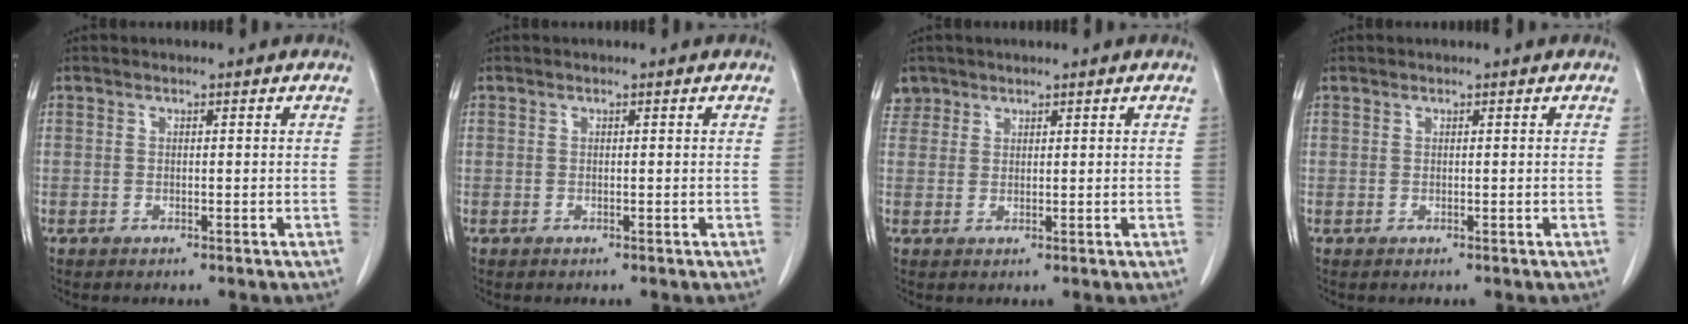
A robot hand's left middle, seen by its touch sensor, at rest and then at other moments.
{"total": 0.0}
{"total": 2.7, "force": [1.9, 1.9, -0.2], "torque": [0.013, 0.008, 0.035]}
{"total": 0.0}